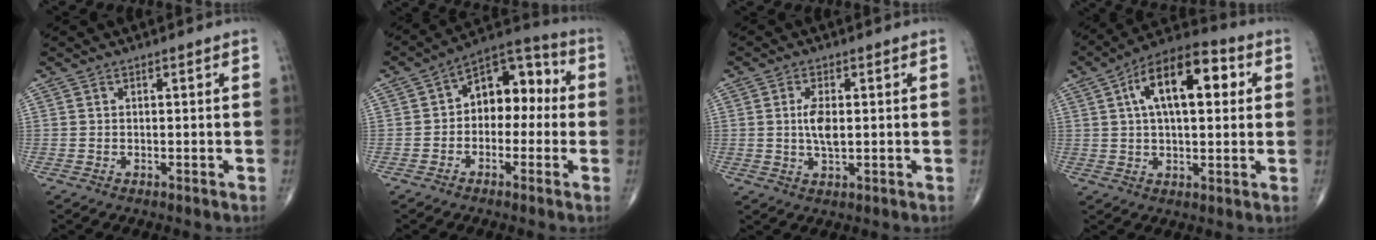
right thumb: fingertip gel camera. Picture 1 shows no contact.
{"total": 11.3, "force": [0.1, 7.5, 8.4], "torque": [-0.078, 0.043, -0.017]}
{"total": 4.7, "force": [0.4, 2.0, 4.2], "torque": [-0.084, -0.007, 0.006]}
{"total": 16.1, "force": [4.3, 7.6, 13.5], "torque": [-0.200, 0.024, 0.060]}